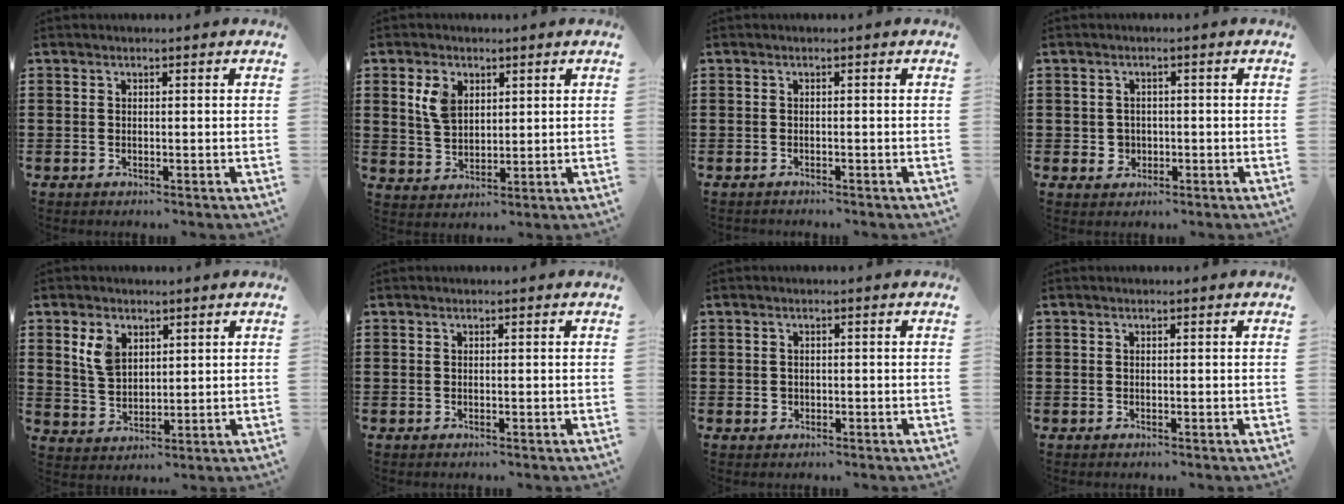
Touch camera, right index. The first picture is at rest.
{"total": 5.2, "force": [2.3, 3.5, 3.1], "torque": [-0.074, 0.012, 0.042]}
{"total": 0.6, "force": [-0.6, 0.1, 0.0], "torque": [-0.001, -0.001, -0.014]}
{"total": 2.3, "force": [-0.5, 2.1, 0.6], "torque": [-0.019, 0.006, -0.012]}
{"total": 5.2, "force": [2.6, 3.4, 3.0], "torque": [-0.071, 0.012, 0.048]}
{"total": 0.0}
{"total": 0.9, "force": [-0.1, 0.9, 0.2], "torque": [-0.007, 0.006, -0.005]}
{"total": 0.0}